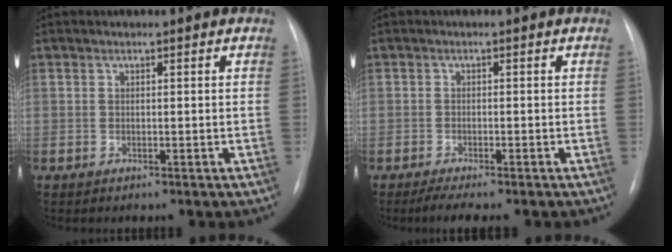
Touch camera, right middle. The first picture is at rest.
{"total": 3.6, "force": [-2.9, 0.7, 2.1], "torque": [-0.038, -0.010, -0.041]}